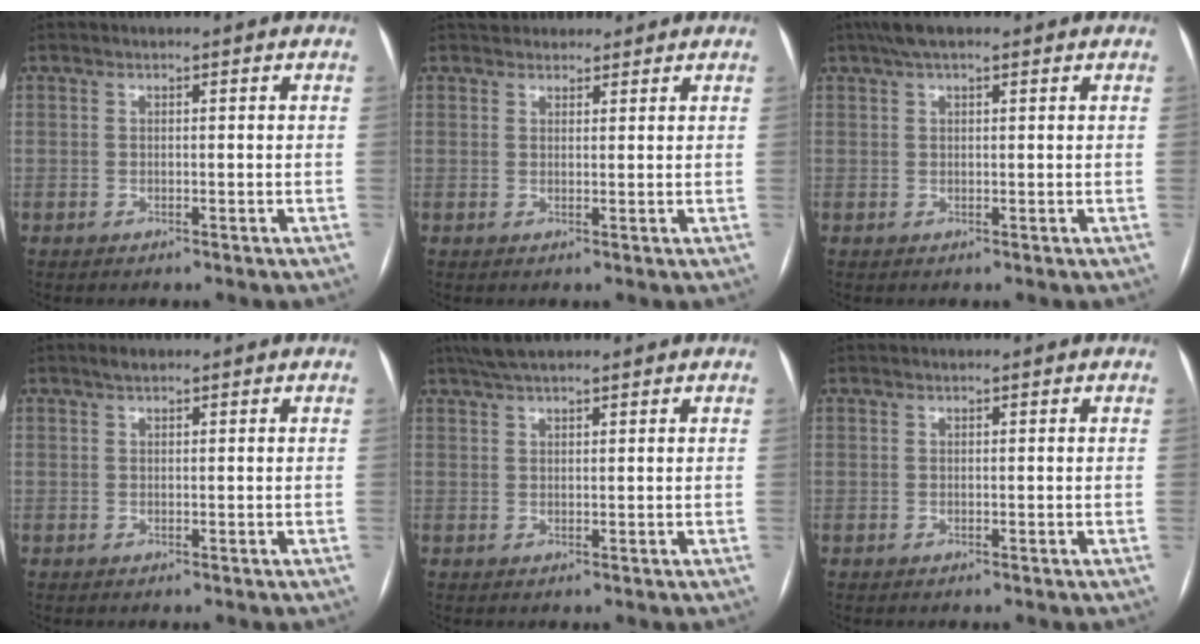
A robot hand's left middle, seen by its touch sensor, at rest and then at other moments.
{"total": 5.5, "force": [4.8, 2.2, 1.2], "torque": [-0.006, 0.027, 0.070]}
{"total": 5.1, "force": [3.6, 1.4, 3.4], "torque": [-0.065, 0.034, 0.062]}
{"total": 1.0, "force": [0.8, 0.4, 0.5], "torque": [-0.013, 0.007, 0.014]}
{"total": 5.0, "force": [4.2, 0.8, 2.7], "torque": [-0.051, 0.028, 0.076]}
{"total": 0.0}